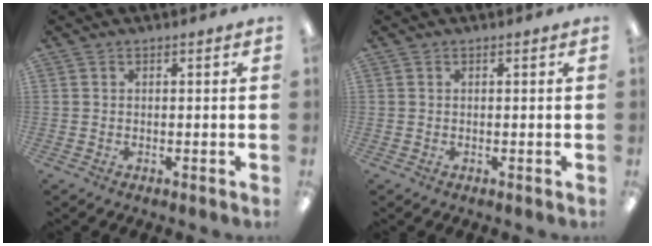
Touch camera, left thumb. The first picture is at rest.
{"total": 0.0}